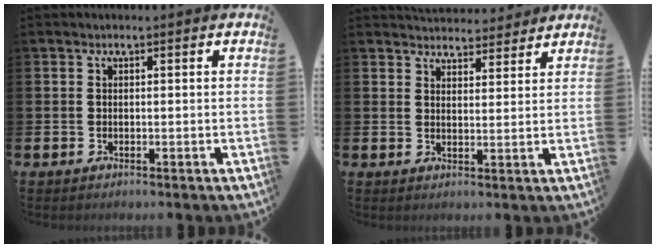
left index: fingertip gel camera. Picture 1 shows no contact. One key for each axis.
{"total": 4.2, "fx": 4.1, "fy": 1.0, "fz": -0.1, "tx": 0.006, "ty": -0.026, "tz": 0.072}